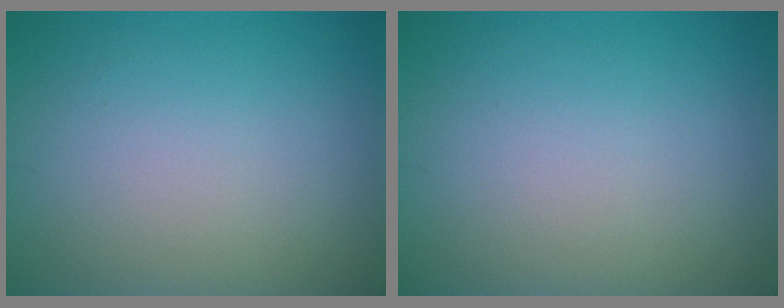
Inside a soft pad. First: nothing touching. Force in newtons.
{"total": 0.0}